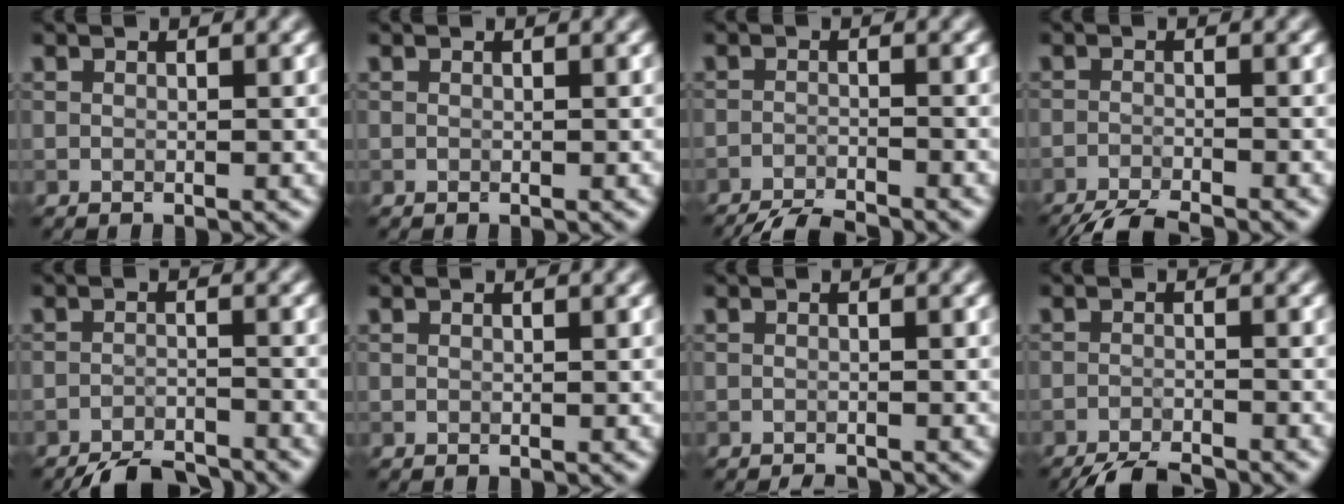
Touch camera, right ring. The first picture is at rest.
{"total": 0.0}
{"total": 5.8, "force": [-5.4, 0.7, 1.9], "torque": [-0.034, -0.017, -0.089]}
{"total": 6.9, "force": [-6.2, 1.1, 2.8], "torque": [-0.047, -0.021, -0.099]}
{"total": 4.7, "force": [-4.4, 0.8, 1.4], "torque": [-0.024, -0.005, -0.076]}
{"total": 0.0}
{"total": 1.3, "force": [-1.2, 0.1, 0.3], "torque": [0.000, -0.002, -0.020]}
{"total": 5.5, "force": [-5.1, 0.8, 2.1], "torque": [-0.037, -0.016, -0.084]}